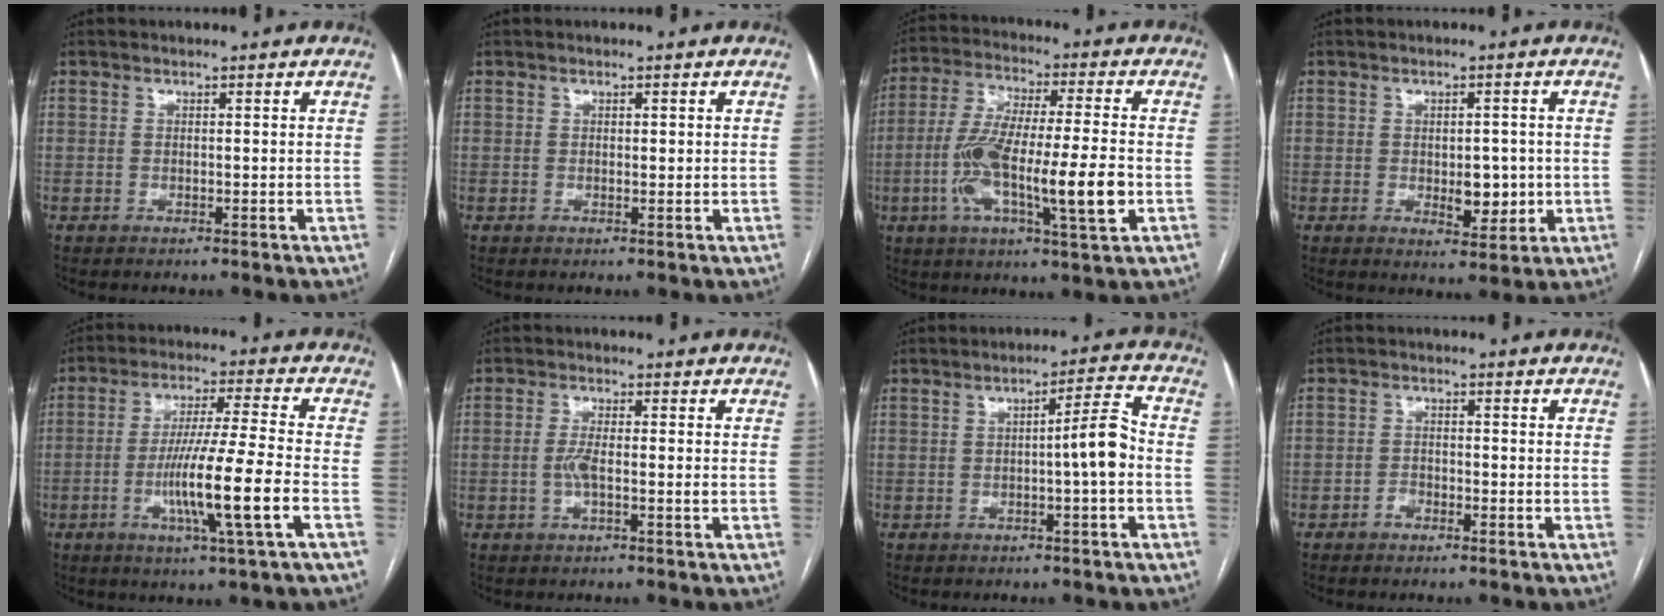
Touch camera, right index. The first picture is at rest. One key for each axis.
{"total": 0.6, "fx": 0.2, "fy": 0.3, "fz": 0.5, "tx": -0.007, "ty": 0.000, "tz": 0.003}
{"total": 16.5, "fx": -3.7, "fy": 2.1, "fz": 15.9, "tx": -0.302, "ty": -0.002, "tz": -0.063}
{"total": 5.2, "fx": -0.5, "fy": 2.8, "fz": 4.3, "tx": -0.054, "ty": -0.001, "tz": 0.003}
{"total": 12.4, "fx": -3.7, "fy": -1.0, "fz": 11.8, "tx": -0.219, "ty": -0.012, "tz": -0.070}
{"total": 3.0, "fx": -0.5, "fy": 0.3, "fz": 3.0, "tx": -0.063, "ty": -0.002, "tz": -0.011}
{"total": 5.8, "fx": -1.0, "fy": -0.2, "fz": 5.7, "tx": -0.081, "ty": 0.013, "tz": -0.015}
{"total": 1.7, "fx": -1.2, "fy": 1.0, "fz": 0.6, "tx": -0.008, "ty": 0.006, "tz": -0.022}